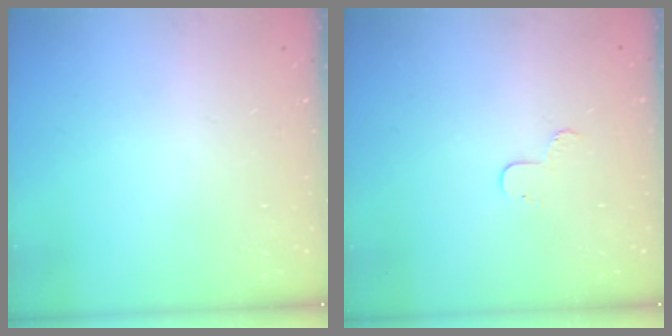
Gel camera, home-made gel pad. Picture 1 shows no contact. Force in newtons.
{"total": 4.8, "press": 4.8, "slide": 0.5}